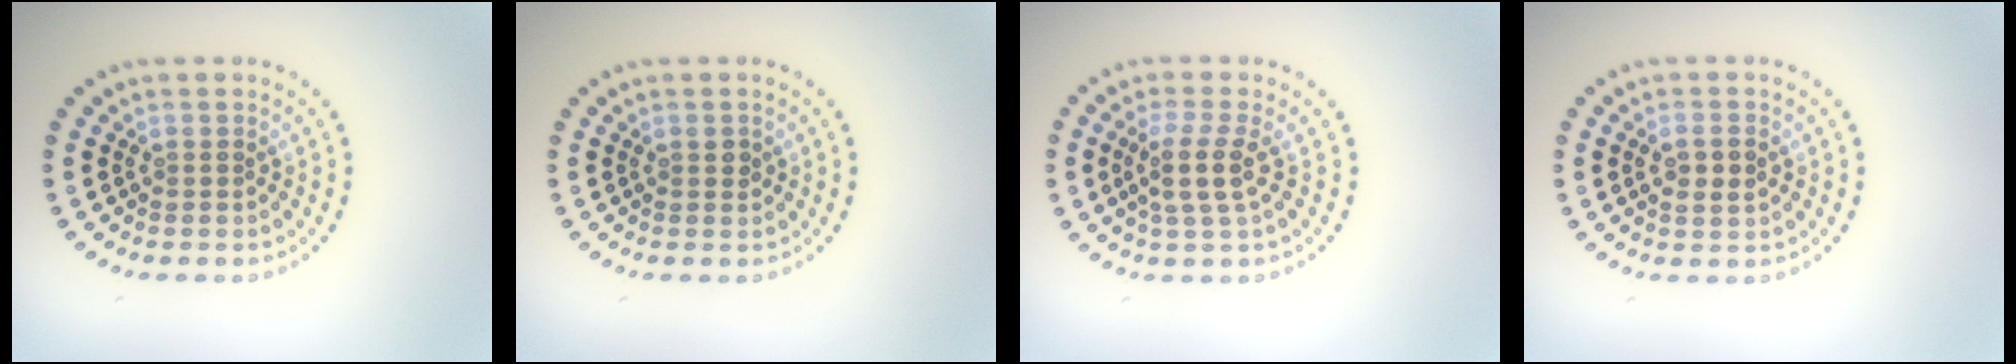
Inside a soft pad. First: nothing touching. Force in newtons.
{"total": 0.8, "press": 0.8, "slide": 0.2}
{"total": 2.9, "press": 2.3, "slide": 1.7}
{"total": 2.1, "press": 2.0, "slide": 0.4}